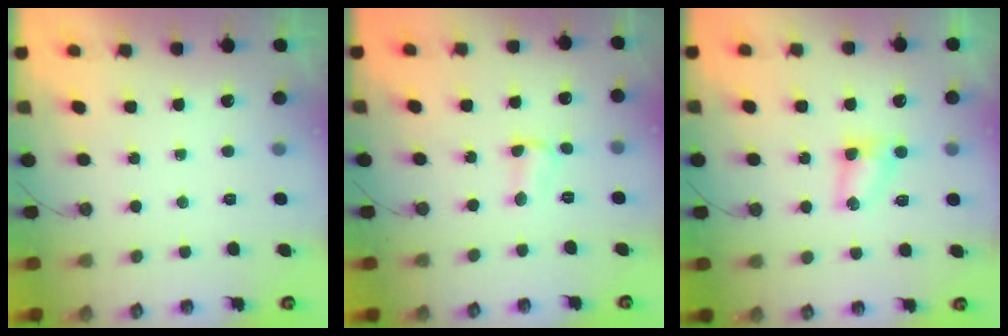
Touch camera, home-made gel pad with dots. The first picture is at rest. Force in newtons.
{"total": 3.6, "press": 2.0, "slide": 3.0}
{"total": 4.2, "press": 4.1, "slide": 0.5}